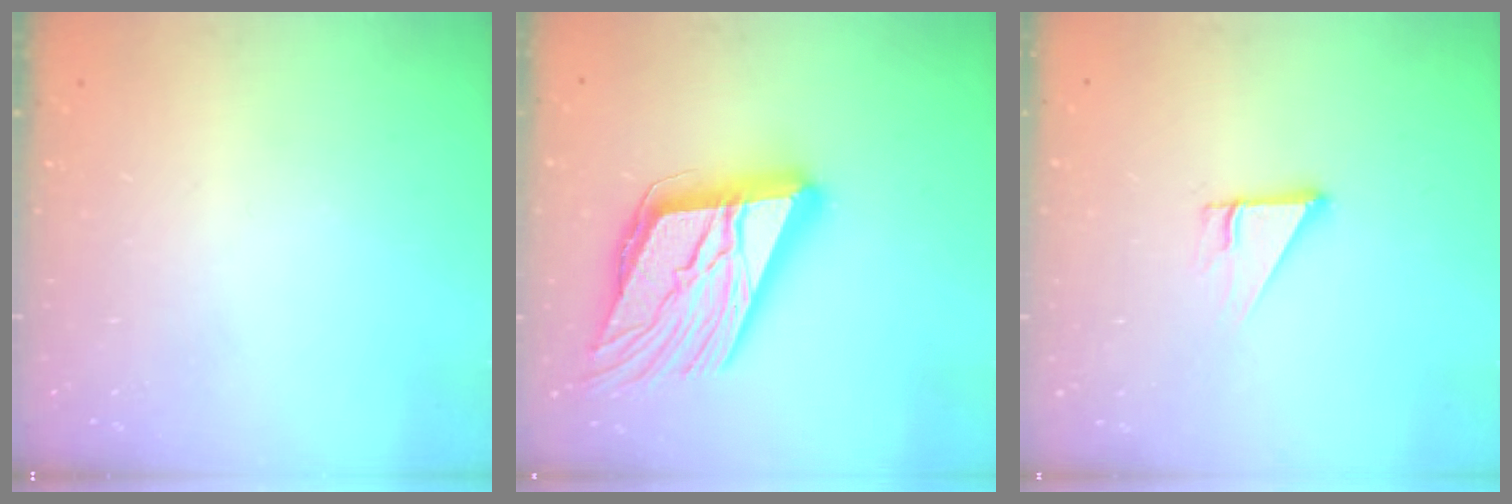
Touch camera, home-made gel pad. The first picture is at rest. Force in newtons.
{"total": 27.8, "press": 27.3, "slide": 5.1}
{"total": 4.2, "press": 4.2, "slide": 0.3}